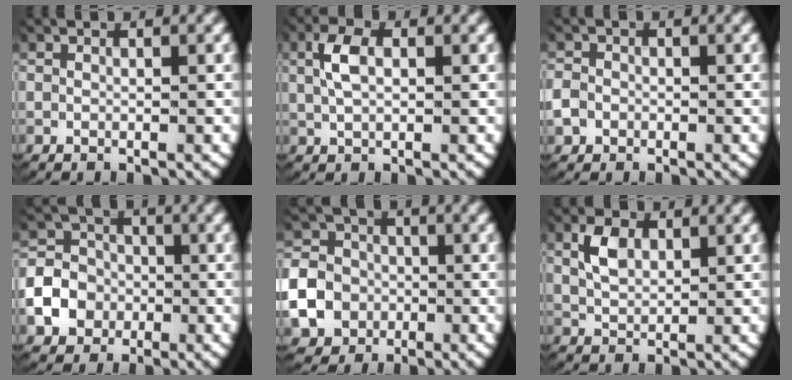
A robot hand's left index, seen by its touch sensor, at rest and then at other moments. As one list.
[{"total": 2.8, "force": [0.8, 1.4, 2.3], "torque": [-0.058, 0.000, 0.018]}, {"total": 2.6, "force": [-0.7, 2.4, 0.7], "torque": [-0.036, -0.010, -0.010]}, {"total": 9.1, "force": [-2.1, 8.3, 3.0], "torque": [-0.074, -0.025, -0.040]}, {"total": 11.7, "force": [-2.7, 10.7, 3.8], "torque": [-0.098, -0.043, -0.050]}, {"total": 2.8, "force": [1.1, 1.7, 2.0], "torque": [-0.046, -0.007, 0.029]}]